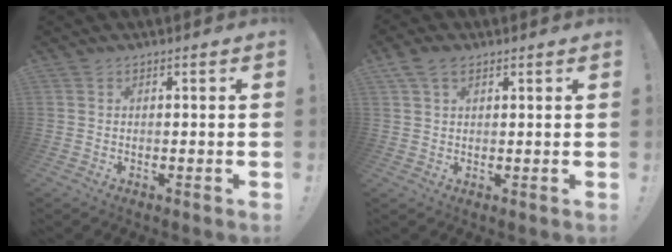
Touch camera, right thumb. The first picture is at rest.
{"total": 5.1, "force": [2.5, 3.3, 2.9], "torque": [-0.053, 0.000, 0.049]}